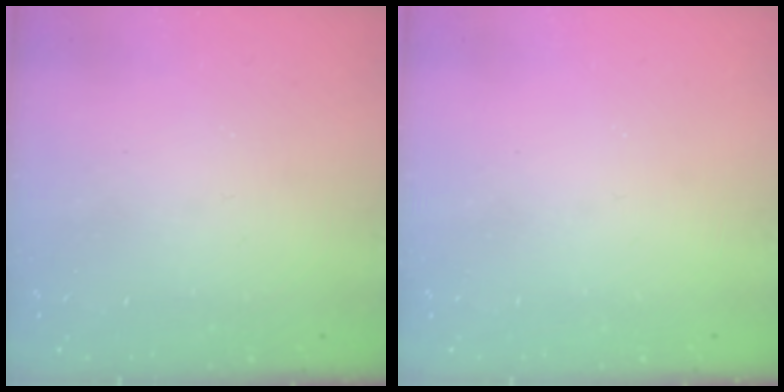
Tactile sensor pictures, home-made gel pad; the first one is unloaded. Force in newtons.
{"total": 0.0}